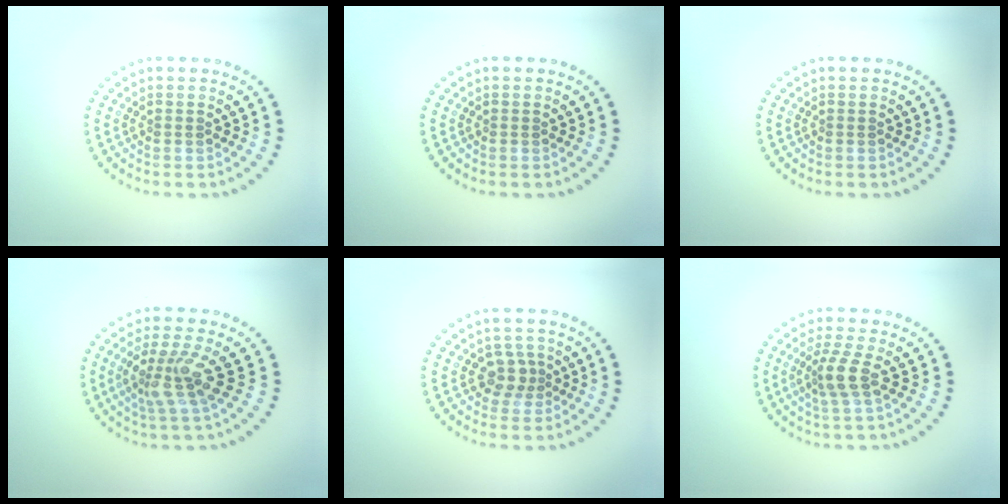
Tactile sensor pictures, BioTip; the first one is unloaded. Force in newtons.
{"total": 0.0}
{"total": 0.0}
{"total": 3.6, "press": 3.0, "slide": 2.0}
{"total": 2.1, "press": 1.8, "slide": 1.0}
{"total": 2.8, "press": 2.1, "slide": 1.8}